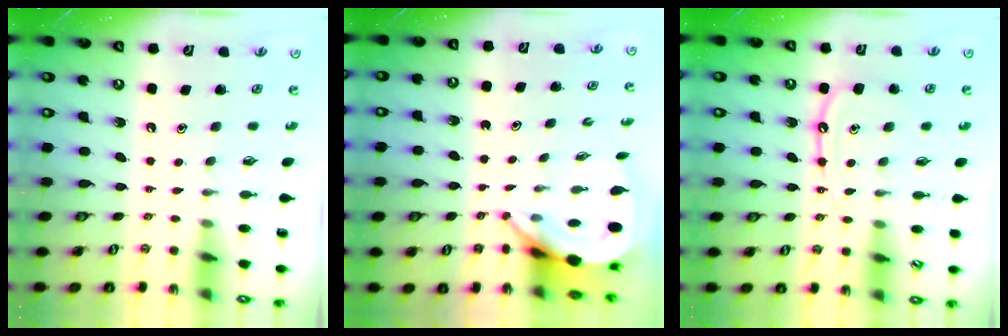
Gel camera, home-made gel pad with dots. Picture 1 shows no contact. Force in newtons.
{"total": 6.6, "press": 6.5, "slide": 0.9}
{"total": 10.7, "press": 10.7, "slide": 1.0}